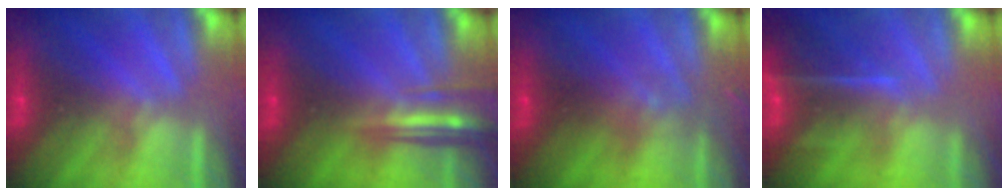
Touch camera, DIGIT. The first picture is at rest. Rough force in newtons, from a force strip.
{"total": 5.9}
{"total": 2.9}
{"total": 7.1}